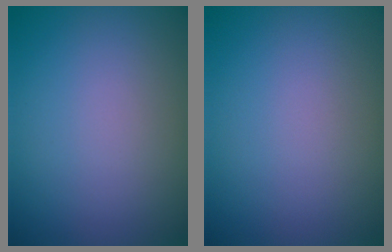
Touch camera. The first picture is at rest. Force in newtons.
{"total": 0.0}